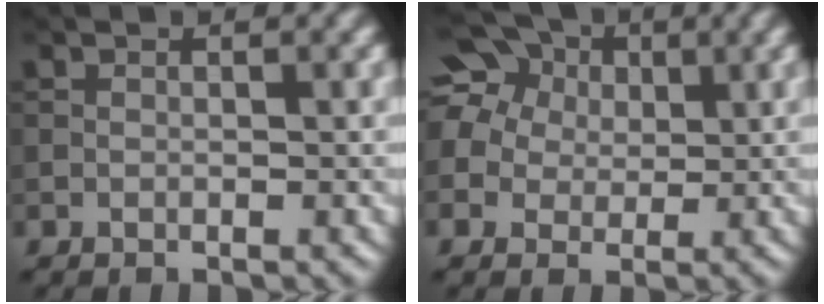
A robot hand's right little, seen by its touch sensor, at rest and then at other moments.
{"total": 11.4, "force": [4.9, 8.9, 5.2], "torque": [-0.133, 0.040, 0.062]}